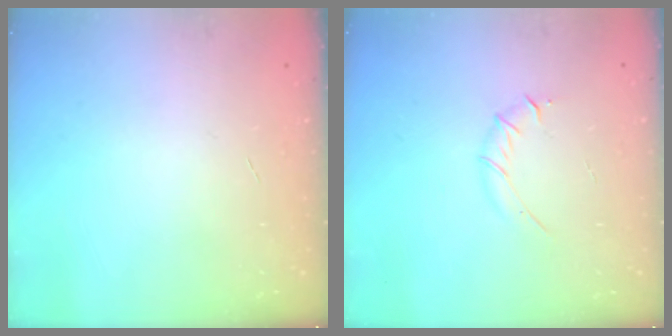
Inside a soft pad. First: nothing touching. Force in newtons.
{"total": 5.4, "press": 5.1, "slide": 1.6}